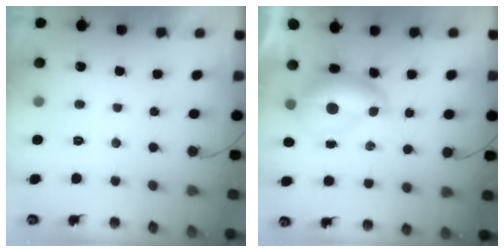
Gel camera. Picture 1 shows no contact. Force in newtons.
{"total": 8.2, "press": 8.1, "slide": 1.0}